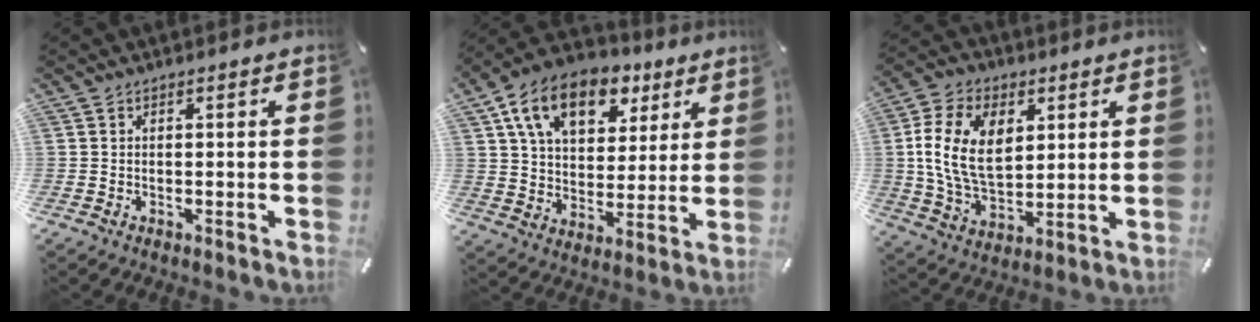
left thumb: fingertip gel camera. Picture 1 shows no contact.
{"total": 15.2, "force": [8.8, 9.4, 8.0], "torque": [-0.148, -0.028, 0.161]}
{"total": 14.9, "force": [3.8, 10.0, 10.4], "torque": [-0.222, 0.007, 0.068]}